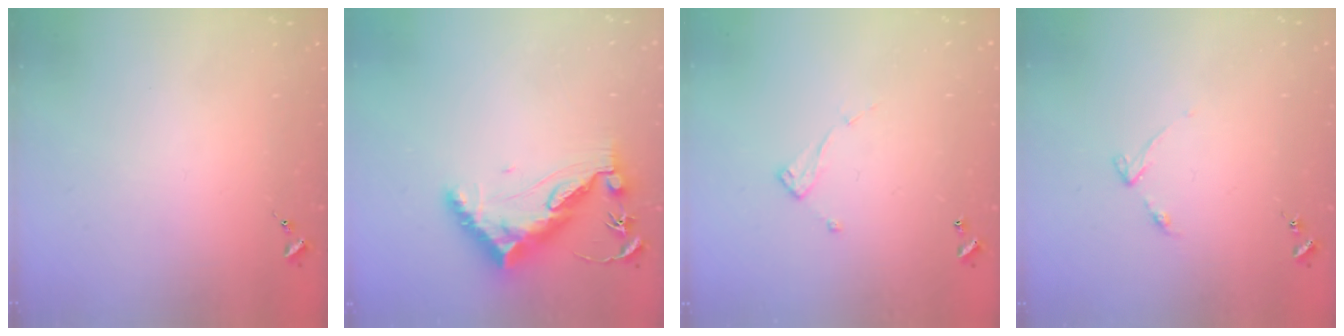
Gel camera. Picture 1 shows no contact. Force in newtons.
{"total": 11.5, "press": 11.4, "slide": 0.7}
{"total": 6.6, "press": 6.6, "slide": 0.1}
{"total": 4.2, "press": 4.1, "slide": 0.4}